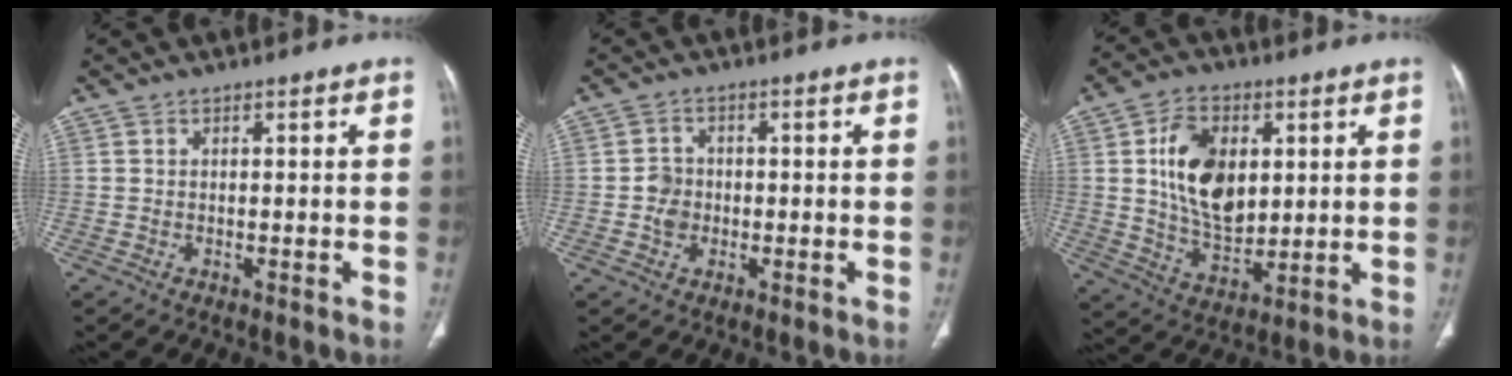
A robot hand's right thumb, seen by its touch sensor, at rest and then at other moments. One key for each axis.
{"total": 3.7, "fx": -0.7, "fy": 3.2, "fz": 1.7, "tx": -0.016, "ty": 0.006, "tz": -0.014}
{"total": 14.7, "fx": 3.1, "fy": 9.3, "fz": 10.9, "tx": -0.160, "ty": -0.017, "tz": 0.061}